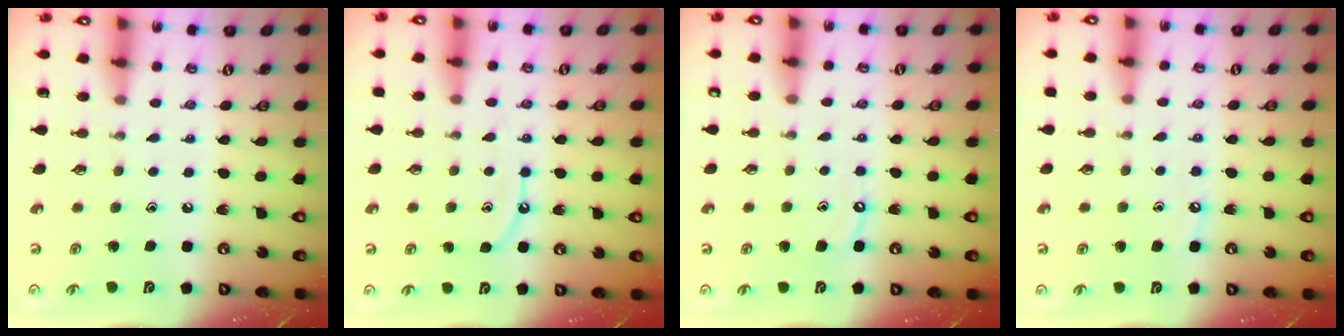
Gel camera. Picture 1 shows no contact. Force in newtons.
{"total": 7.6, "press": 7.5, "slide": 0.8}
{"total": 4.0, "press": 4.0, "slide": 0.5}
{"total": 4.2, "press": 4.2, "slide": 0.6}